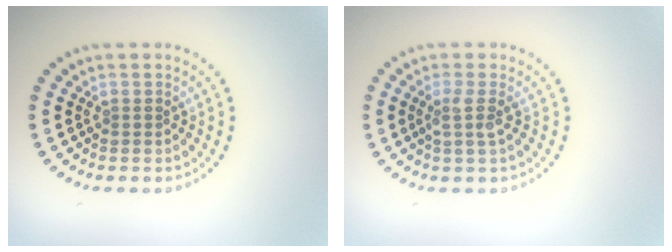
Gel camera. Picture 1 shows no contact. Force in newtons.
{"total": 1.8, "press": 1.4, "slide": 1.2}